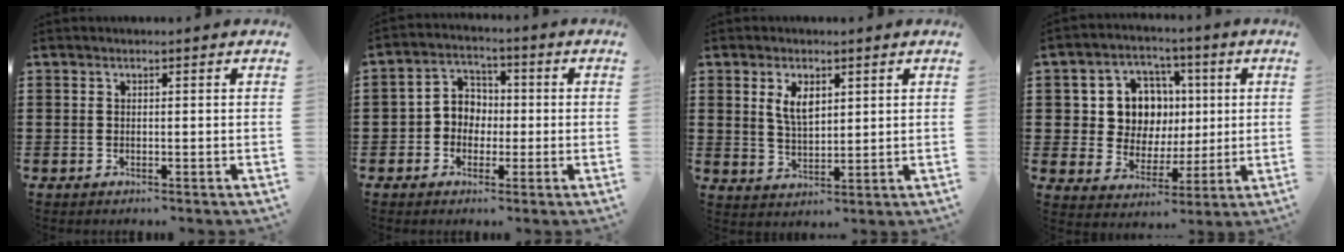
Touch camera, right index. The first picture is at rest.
{"total": 4.6, "force": [-0.9, 4.3, 1.5], "torque": [-0.044, 0.016, -0.022]}
{"total": 4.5, "force": [2.0, 2.2, 3.5], "torque": [-0.067, 0.003, 0.033]}
{"total": 9.7, "force": [1.9, 8.4, 4.5], "torque": [-0.109, 0.018, 0.040]}